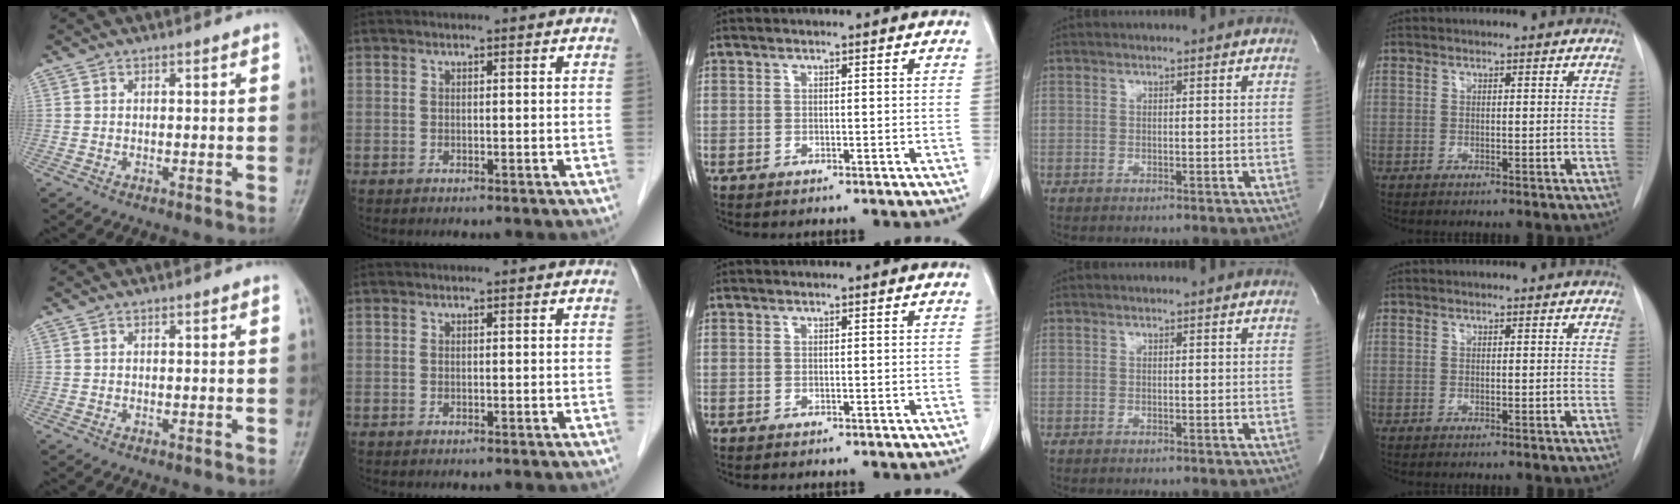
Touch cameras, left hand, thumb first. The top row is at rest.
{}